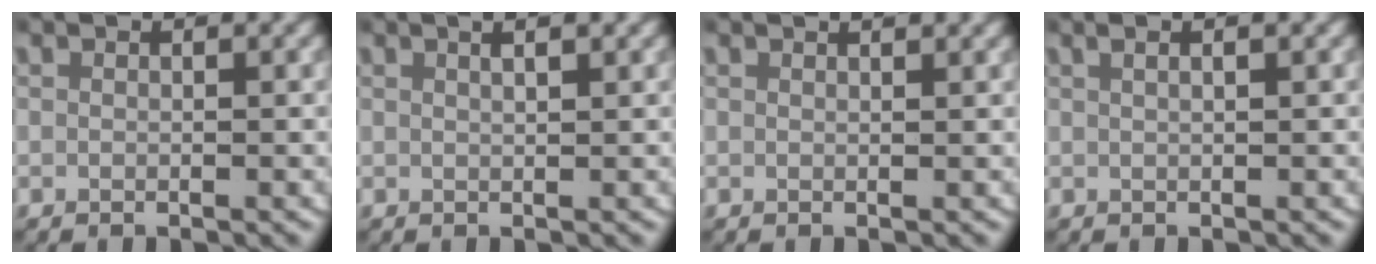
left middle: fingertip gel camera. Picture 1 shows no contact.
{"total": 2.2, "force": [1.3, 0.6, 1.7], "torque": [-0.016, 0.011, 0.016]}
{"total": 1.0, "force": [0.9, 0.0, 0.4], "torque": [0.004, 0.002, 0.011]}
{"total": 1.9, "force": [1.0, 0.5, 1.5], "torque": [-0.013, 0.015, 0.012]}